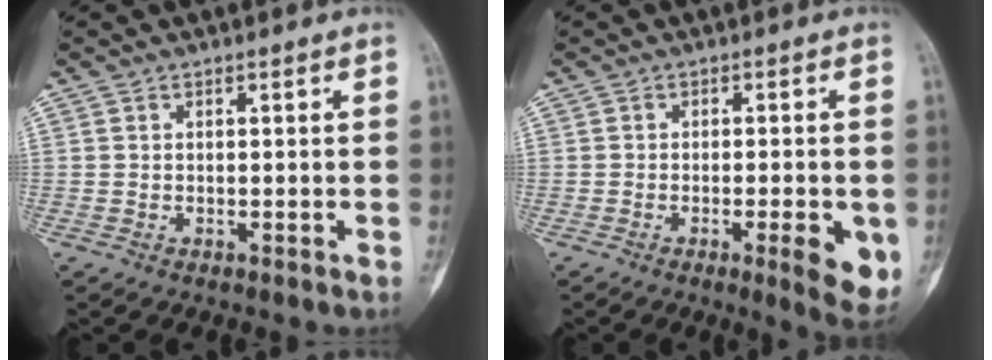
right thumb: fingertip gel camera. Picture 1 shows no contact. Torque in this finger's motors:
{"motor_torque": [-0.08, 0.27, -0.29, 0.01, 0.16]}